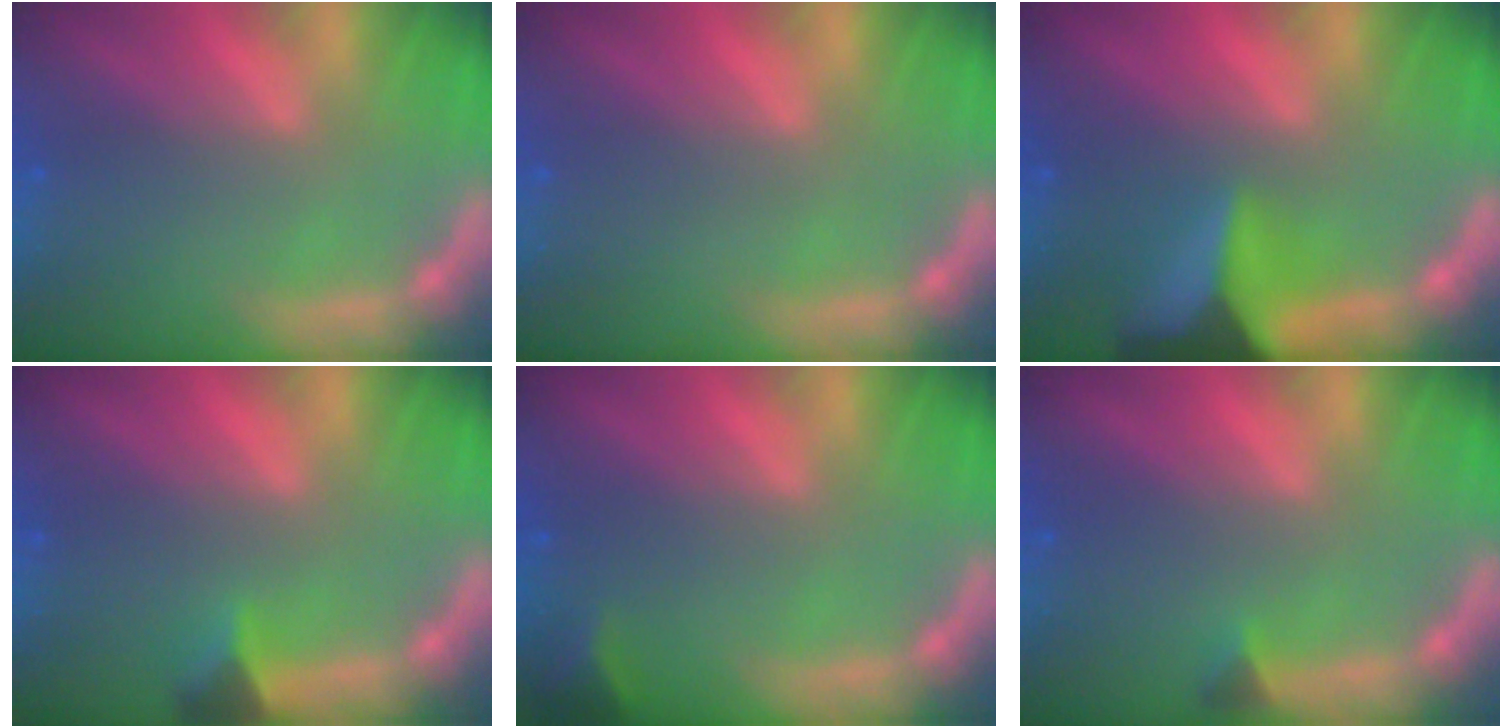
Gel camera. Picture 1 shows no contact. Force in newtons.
{"total": 0.0}
{"total": 8.9}
{"total": 1.9}
{"total": 1.9}
{"total": 0.9}